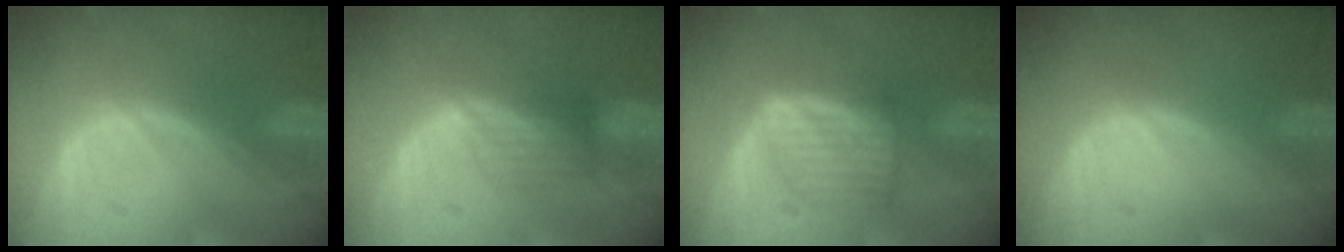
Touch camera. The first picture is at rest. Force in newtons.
{"total": 3.5, "press": 3.2, "slide": 1.4}
{"total": 5.1, "press": 5.1, "slide": 0.6}
{"total": 0.0}